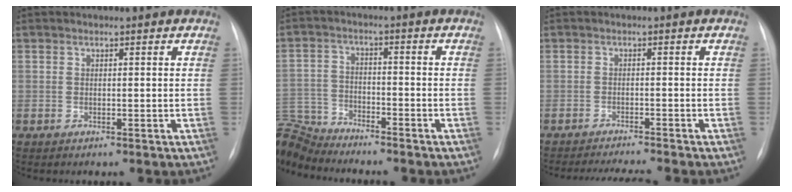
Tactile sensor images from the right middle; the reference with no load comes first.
{"total": 10.8, "force": [-10.6, 1.3, 1.6], "torque": [-0.048, 0.018, -0.202]}
{"total": 6.0, "force": [-5.6, -0.6, 2.2], "torque": [-0.031, -0.012, -0.086]}